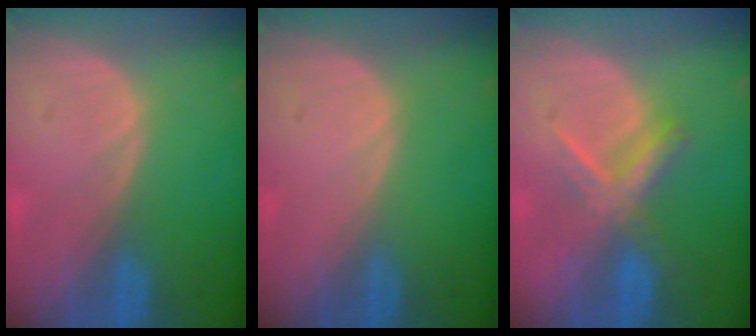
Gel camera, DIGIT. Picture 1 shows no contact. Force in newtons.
{"total": 0.0}
{"total": 5.6, "press": 5.6, "slide": 0.1}